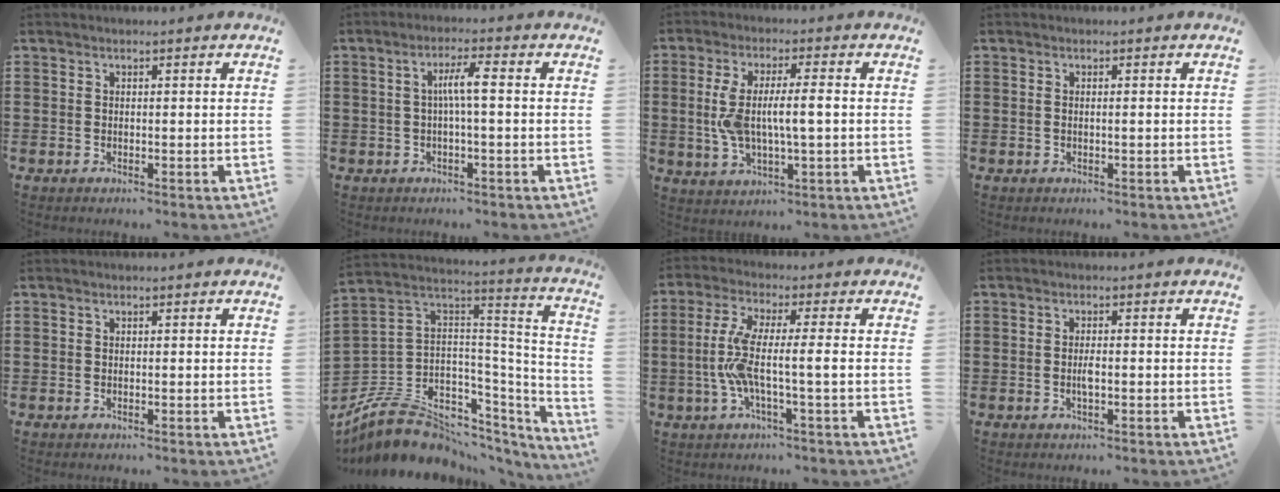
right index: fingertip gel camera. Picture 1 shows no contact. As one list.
[{"total": 4.0, "force": [-0.1, 0.3, 4.0], "torque": [-0.075, 0.004, -0.007]}, {"total": 7.7, "force": [0.2, 2.4, 7.3], "torque": [-0.153, -0.003, -0.004]}, {"total": 0.6, "force": [0.0, 0.0, 0.6], "torque": [-0.010, -0.003, 0.000]}, {"total": 0.0}, {"total": 10.2, "force": [-6.2, 6.6, 4.7], "torque": [-0.119, -0.001, -0.109]}, {"total": 7.3, "force": [-1.2, 0.5, 7.2], "torque": [-0.164, -0.015, -0.034]}, {"total": 1.9, "force": [-0.4, 0.3, 1.8], "torque": [-0.042, -0.002, -0.011]}]